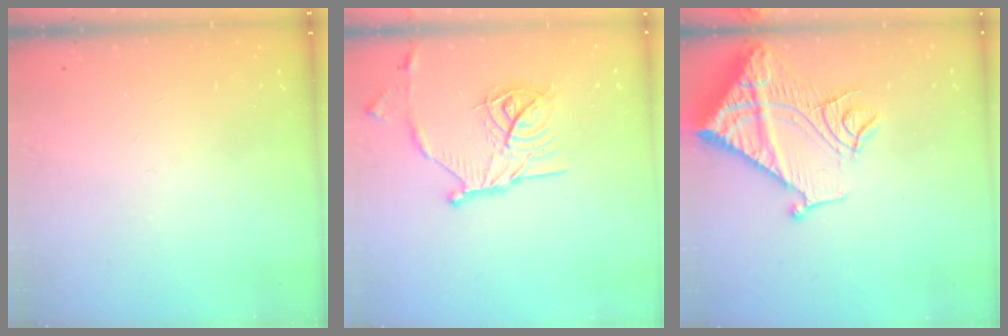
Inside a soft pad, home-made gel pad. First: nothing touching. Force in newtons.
{"total": 17.6, "press": 17.6, "slide": 1.4}
{"total": 19.7, "press": 19.6, "slide": 2.1}